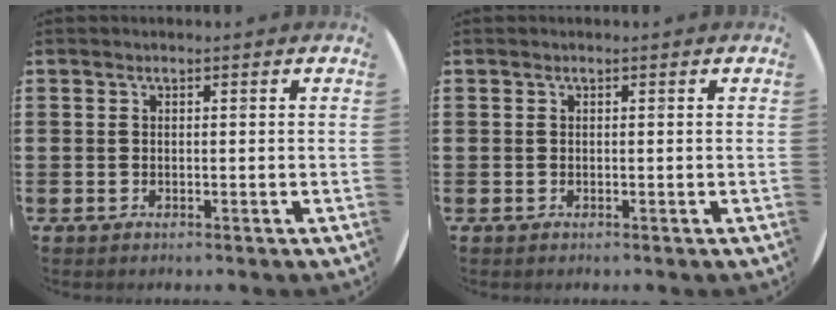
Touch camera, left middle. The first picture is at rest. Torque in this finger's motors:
{"motor_torque": [-0.29, -0.24, 0.02, 0.02]}